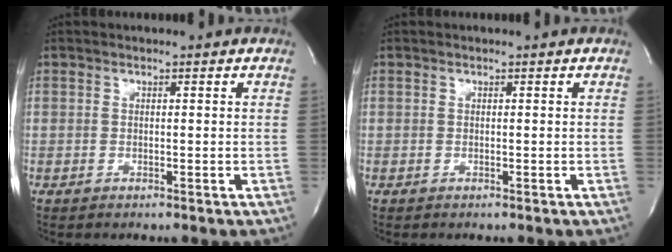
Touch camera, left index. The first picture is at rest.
{"total": 0.0}